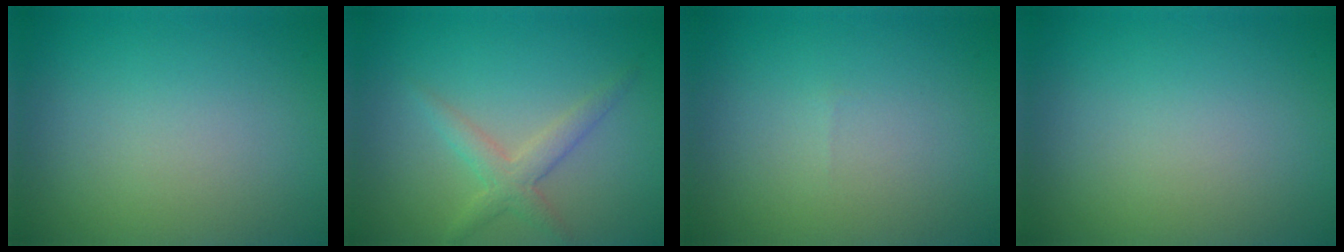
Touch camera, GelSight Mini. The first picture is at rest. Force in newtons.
{"total": 2.5, "press": 2.5, "slide": 0.0}
{"total": 0.0}
{"total": 0.0}